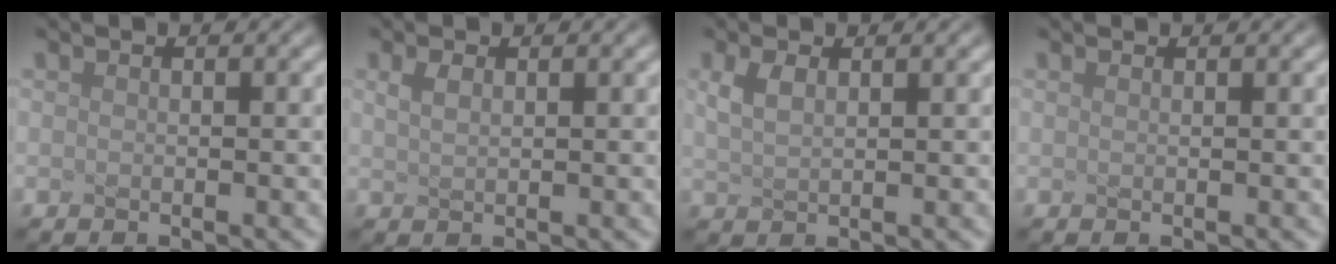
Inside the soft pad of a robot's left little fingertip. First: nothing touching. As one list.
[{"total": 1.2, "force": [0.6, 0.6, 0.9], "torque": [-0.020, 0.002, 0.015]}, {"total": 1.8, "force": [0.8, 0.7, 1.4], "torque": [-0.035, 0.003, 0.019]}, {"total": 0.5, "force": [0.5, 0.1, 0.1], "torque": [-0.006, -0.003, 0.003]}]